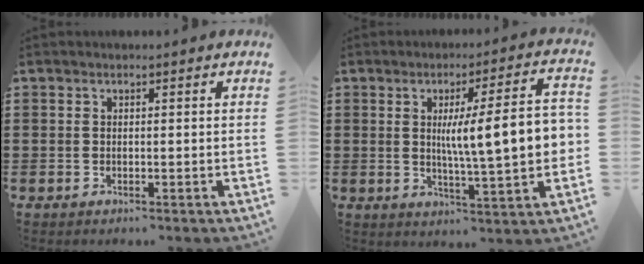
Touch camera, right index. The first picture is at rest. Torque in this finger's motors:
{"motor_torque": [1.95, -0.19, 1.05, 0.20]}